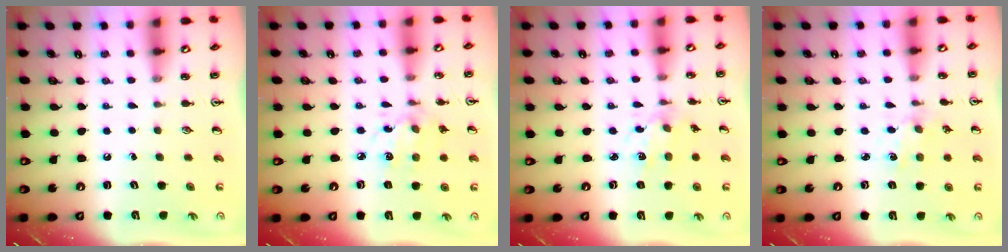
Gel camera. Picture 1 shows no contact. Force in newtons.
{"total": 6.9, "press": 6.8, "slide": 0.6}
{"total": 3.0, "press": 2.8, "slide": 0.9}
{"total": 1.4, "press": 1.4, "slide": 0.2}